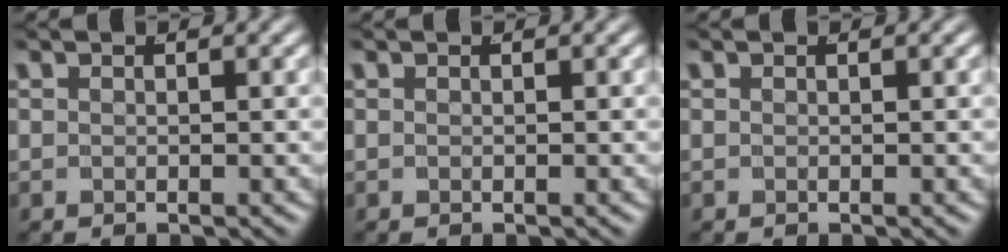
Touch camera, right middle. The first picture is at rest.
{"total": 0.0}
{"total": 0.0}